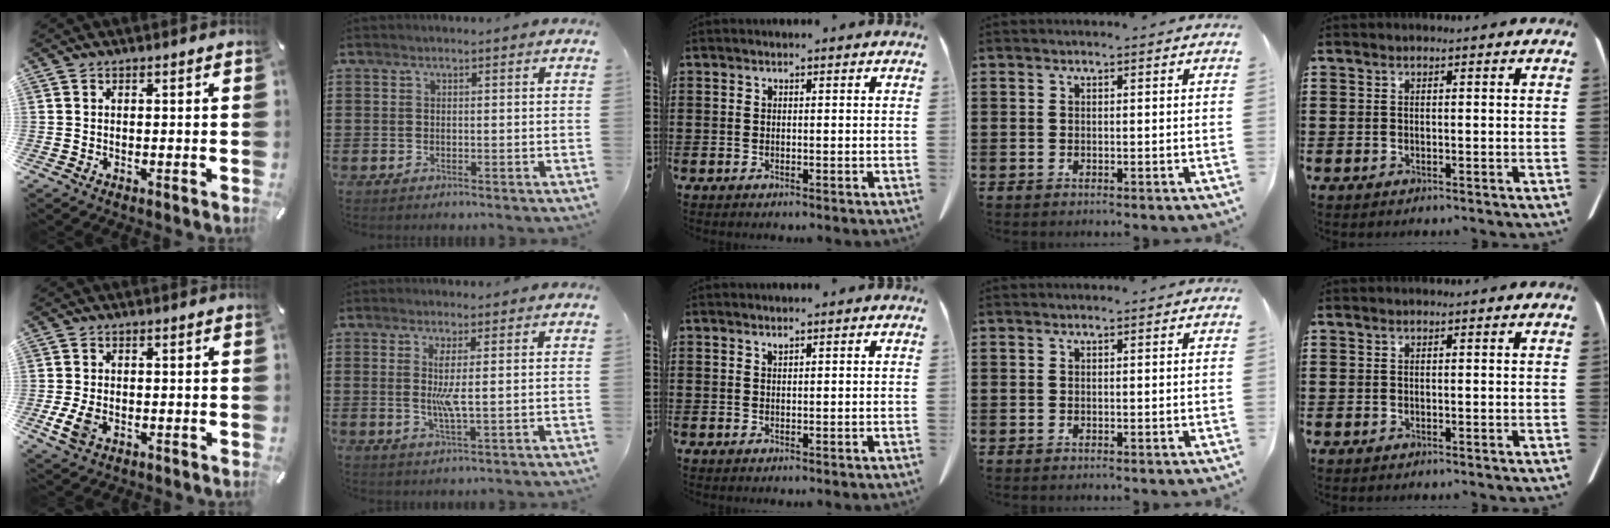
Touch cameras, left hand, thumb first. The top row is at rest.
{"thumb": {"total": 4.7, "force": [-1.4, 3.1, 3.3], "torque": [-0.087, -0.005, -0.030]}, "index": {"total": 4.4, "force": [0.5, 0.4, 4.3], "torque": [-0.090, -0.006, 0.005]}, "middle": {"total": 0.6, "force": [0.6, 0.0, 0.3], "torque": [-0.007, -0.002, 0.012]}}